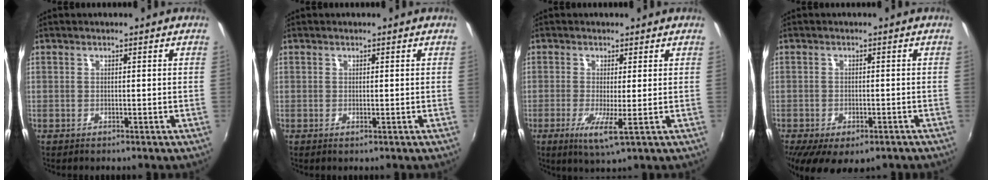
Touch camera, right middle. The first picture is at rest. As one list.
[{"total": 0.0}, {"total": 4.8, "force": [-1.1, -0.1, 4.7], "torque": [-0.099, -0.015, -0.023]}, {"total": 9.8, "force": [-6.0, 4.7, 6.1], "torque": [-0.132, -0.037, -0.086]}]